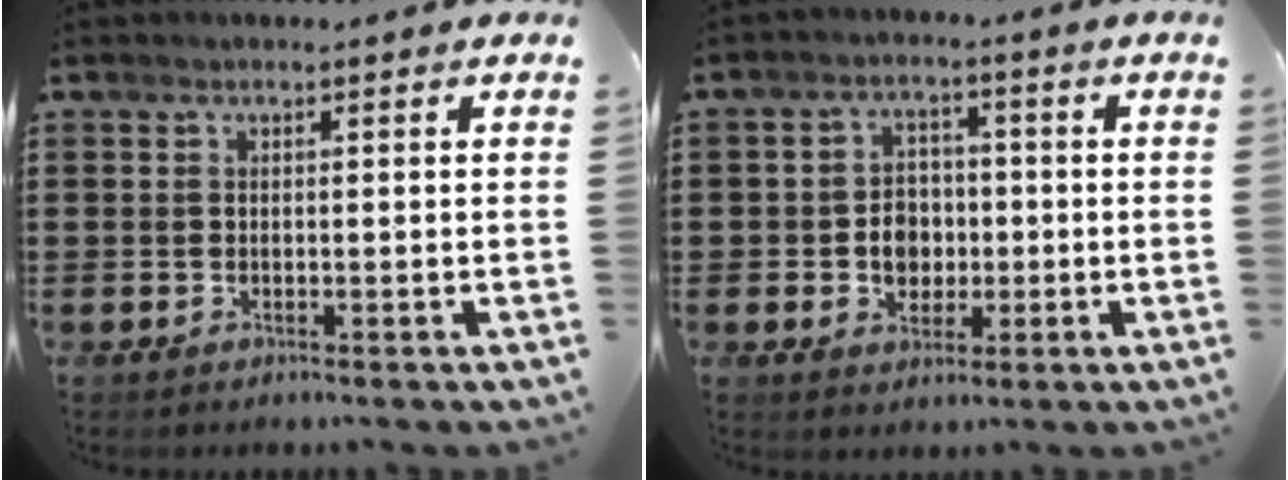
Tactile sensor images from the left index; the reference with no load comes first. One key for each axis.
{"total": 4.9, "fx": -0.6, "fy": 4.3, "fz": 2.2, "tx": -0.047, "ty": 0.008, "tz": -0.015}